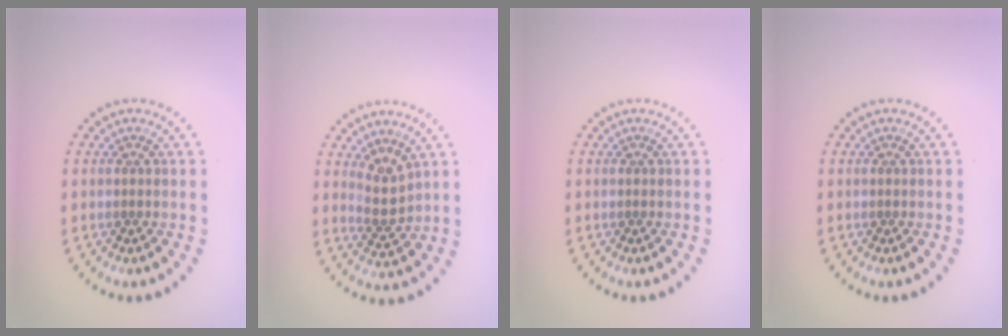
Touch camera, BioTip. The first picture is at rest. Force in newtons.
{"total": 2.3, "press": 1.8, "slide": 1.3}
{"total": 0.0}
{"total": 0.0}